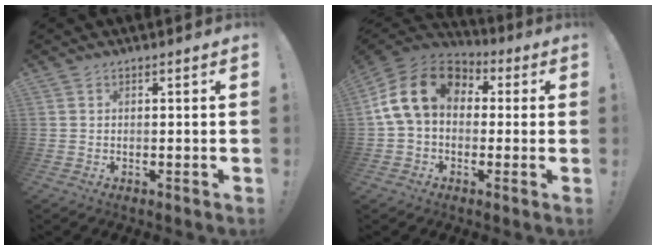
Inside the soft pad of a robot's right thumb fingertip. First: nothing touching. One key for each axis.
{"total": 17.1, "fx": 3.3, "fy": 12.0, "fz": 11.8, "tx": -0.211, "ty": 0.016, "tz": 0.064}